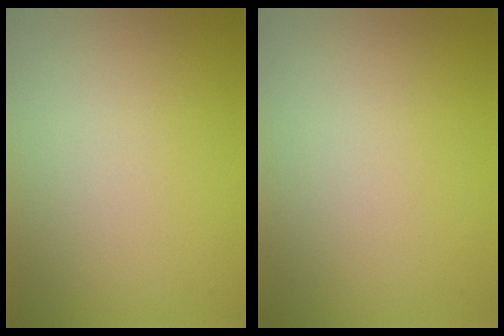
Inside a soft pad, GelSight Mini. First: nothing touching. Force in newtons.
{"total": 0.0}